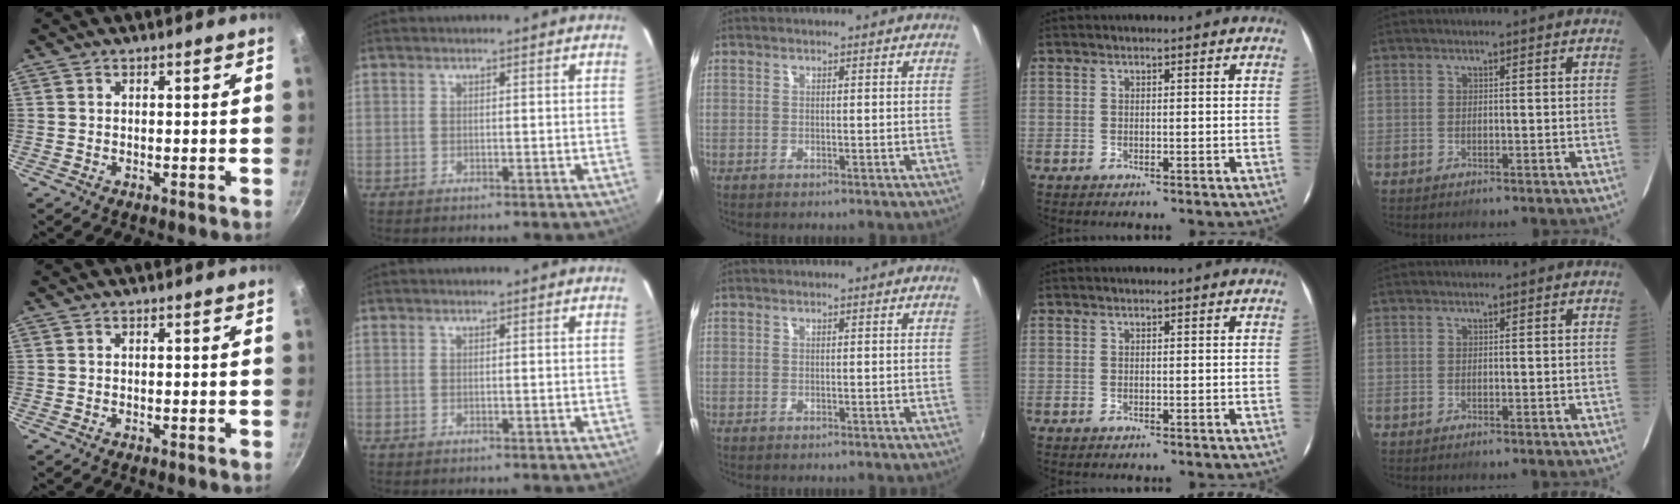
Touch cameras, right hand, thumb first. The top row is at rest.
{}